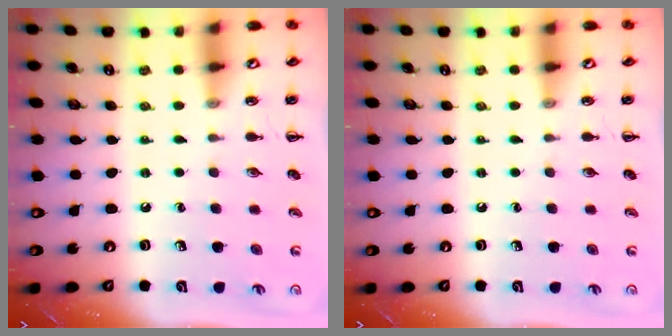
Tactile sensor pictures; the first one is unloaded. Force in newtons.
{"total": 0.0}